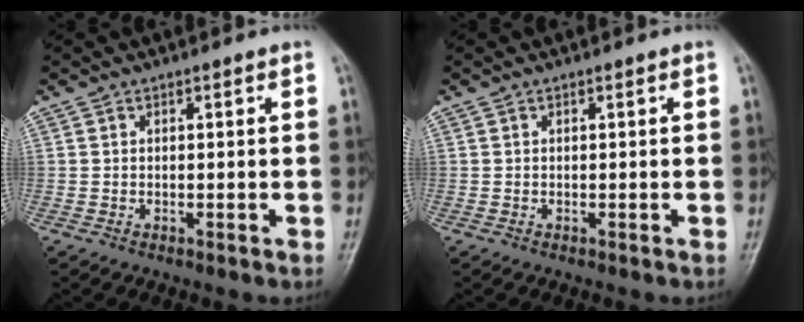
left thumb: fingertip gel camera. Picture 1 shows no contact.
{"total": 0.0}